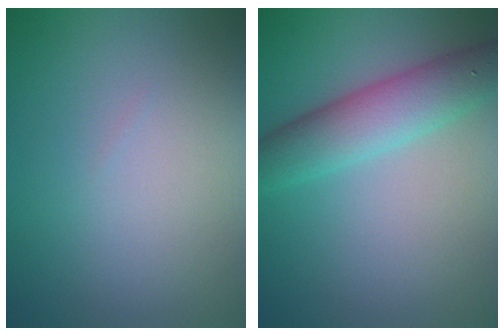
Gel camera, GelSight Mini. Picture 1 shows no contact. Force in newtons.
{"total": 5.3, "press": 5.3, "slide": 0.1}